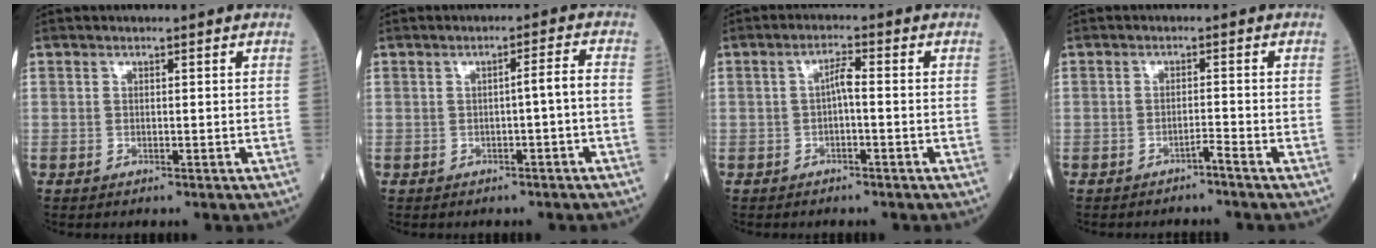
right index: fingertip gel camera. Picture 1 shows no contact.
{"total": 2.5, "force": [-0.8, -0.2, 2.3], "torque": [-0.032, 0.006, -0.014]}
{"total": 2.3, "force": [-0.3, 0.4, 2.3], "torque": [-0.038, 0.006, -0.007]}
{"total": 1.5, "force": [-1.3, -0.4, 0.6], "torque": [-0.009, 0.003, -0.023]}